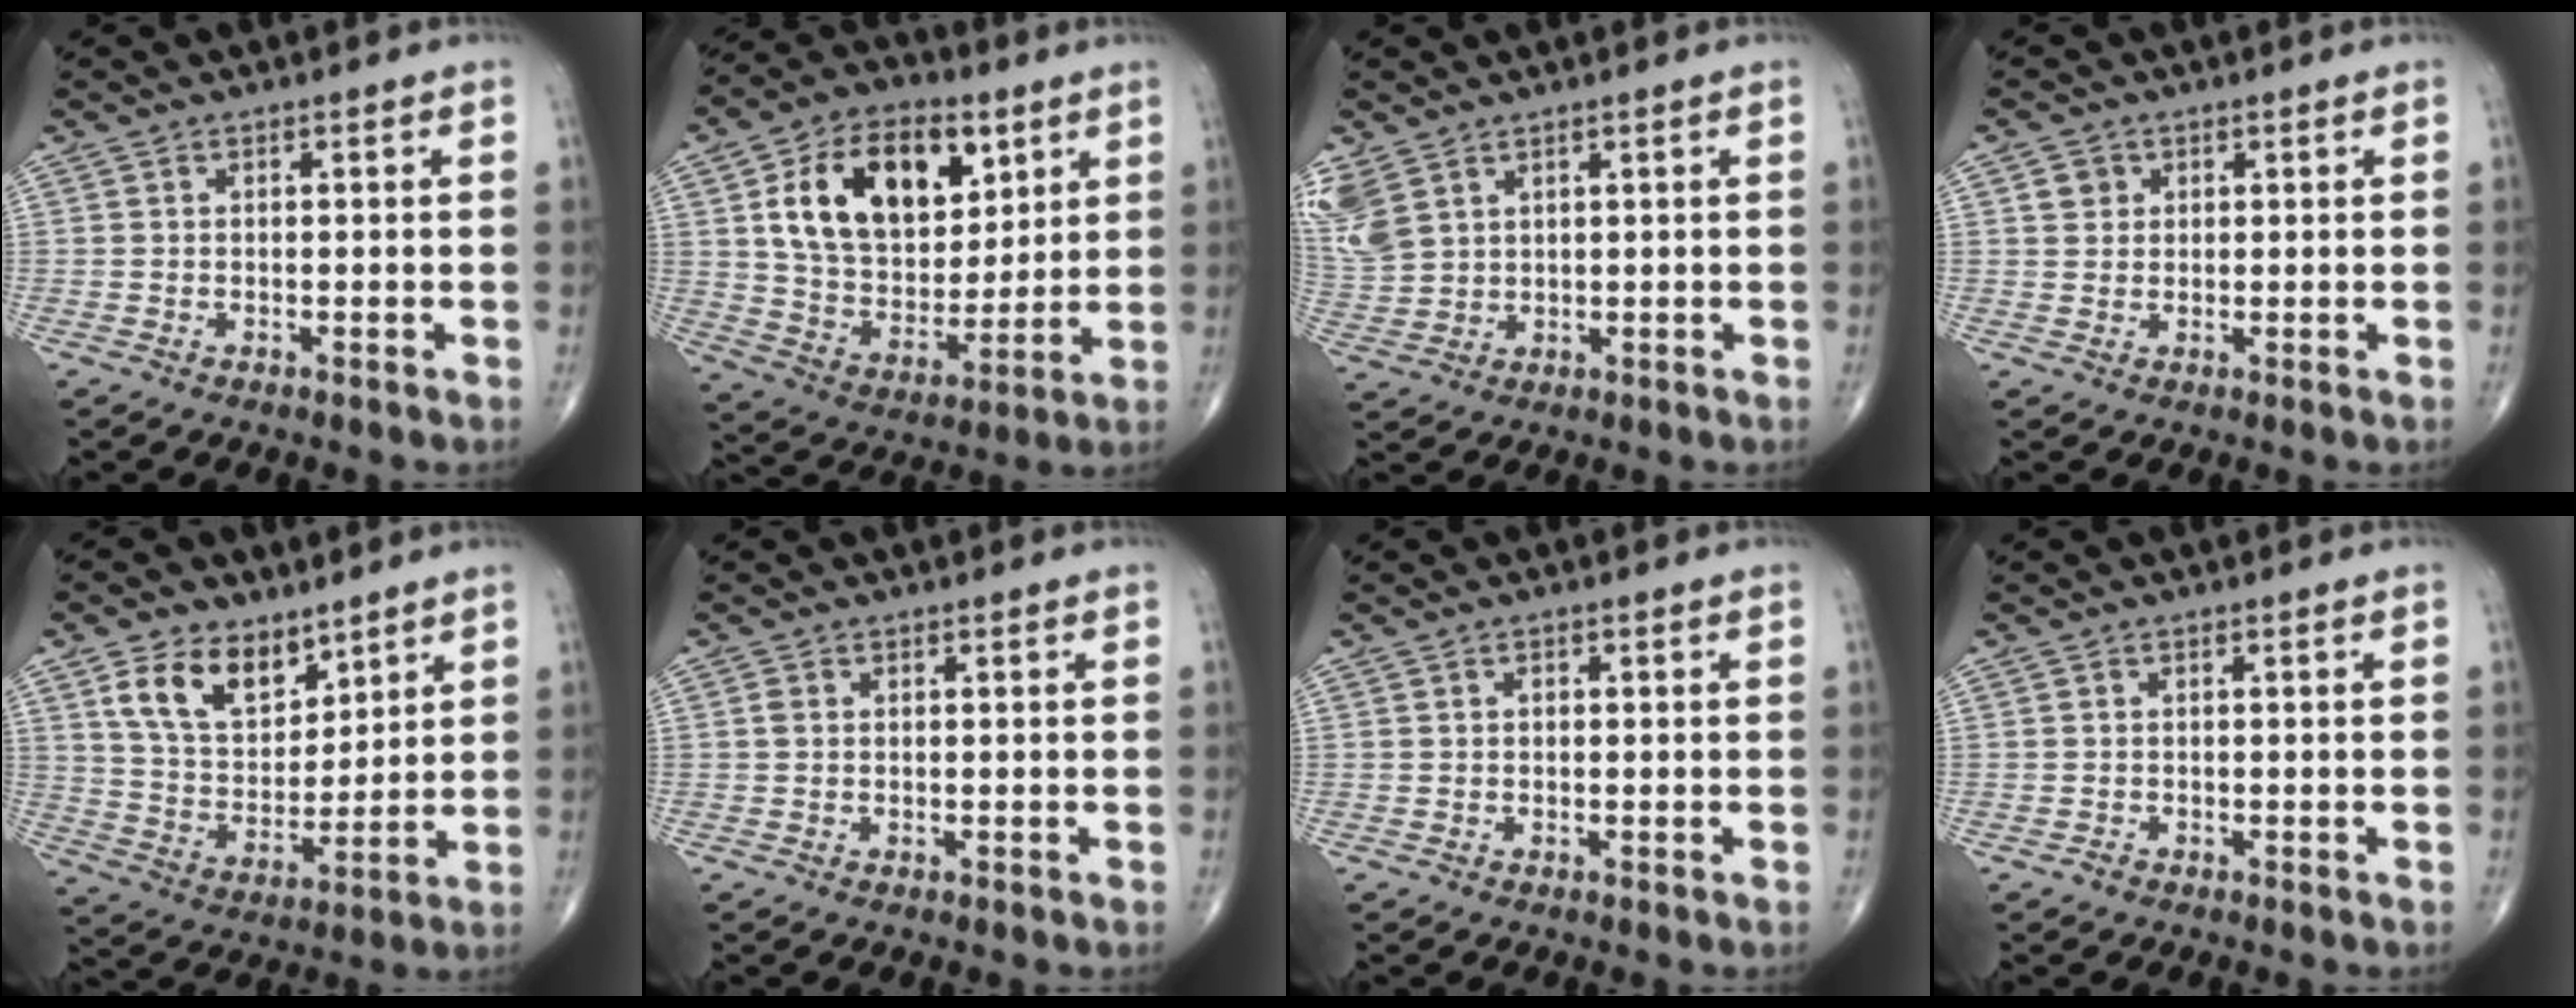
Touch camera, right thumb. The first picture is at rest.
{"total": 20.6, "force": [7.5, 13.0, 14.1], "torque": [-0.195, -0.026, 0.132]}
{"total": 9.1, "force": [4.9, 5.9, 5.0], "torque": [-0.131, -0.006, 0.113]}
{"total": 2.6, "force": [1.0, 2.3, 0.7], "torque": [-0.001, -0.005, 0.015]}
{"total": 12.4, "force": [7.2, 7.6, 6.7], "torque": [-0.089, -0.044, 0.141]}
{"total": 0.8, "force": [0.1, 0.6, 0.5], "torque": [-0.010, 0.000, 0.000]}
{"total": 0.6, "force": [0.0, 0.5, 0.3], "torque": [-0.002, 0.002, -0.002]}
{"total": 0.7, "force": [-0.5, 0.5, 0.2], "torque": [-0.003, 0.000, -0.013]}